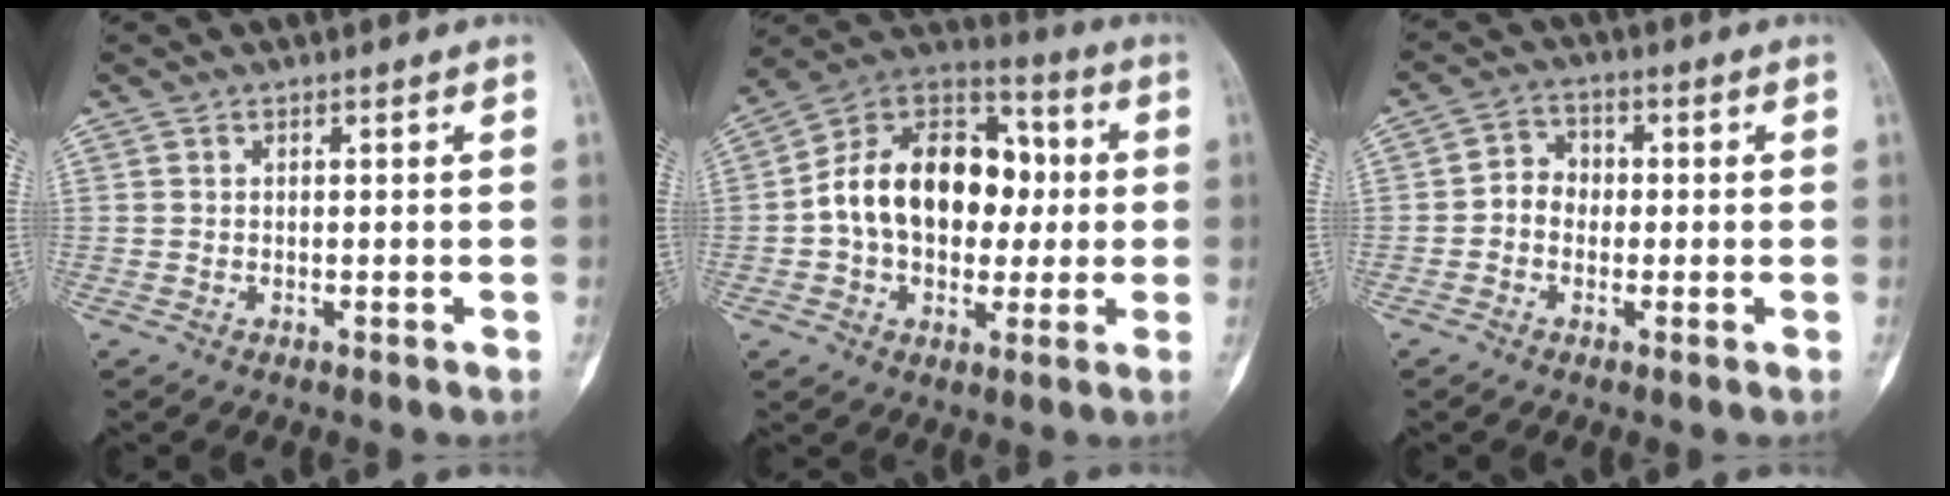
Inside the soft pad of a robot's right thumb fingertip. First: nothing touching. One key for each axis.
{"total": 20.4, "fx": 0.5, "fy": 14.1, "fz": 14.7, "tx": -0.202, "ty": 0.036, "tz": 0.002}
{"total": 4.6, "fx": -0.7, "fy": 4.0, "fz": 2.2, "tx": -0.010, "ty": 0.019, "tz": -0.025}